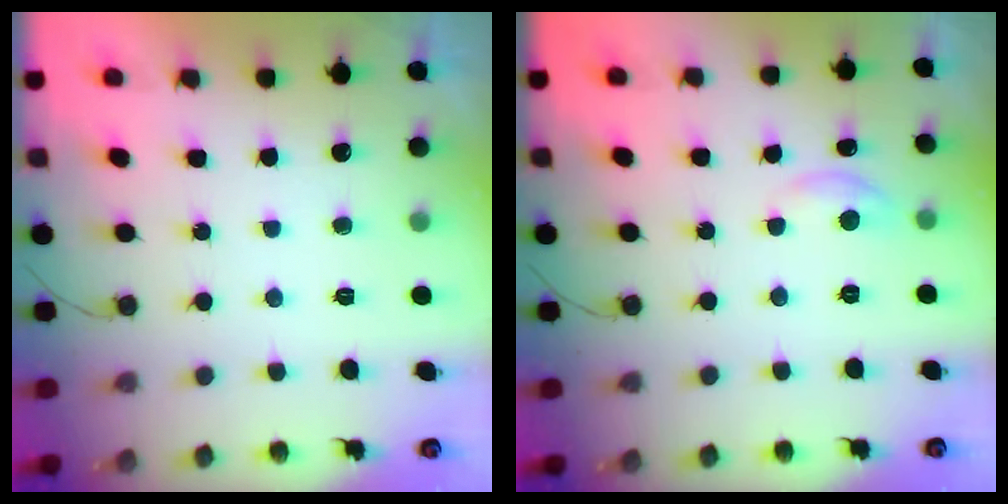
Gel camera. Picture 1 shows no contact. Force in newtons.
{"total": 3.8, "press": 3.8, "slide": 0.5}